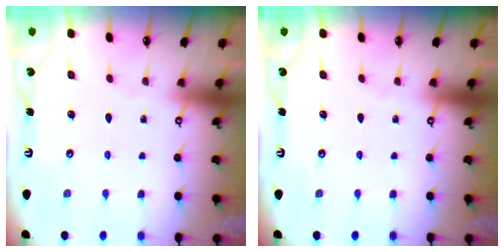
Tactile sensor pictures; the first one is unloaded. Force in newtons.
{"total": 0.0}